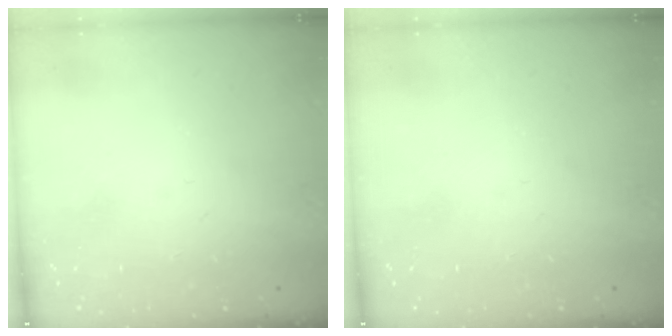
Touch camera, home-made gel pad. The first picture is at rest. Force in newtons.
{"total": 0.0}